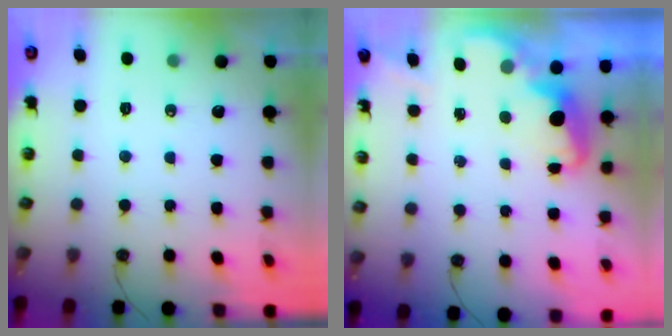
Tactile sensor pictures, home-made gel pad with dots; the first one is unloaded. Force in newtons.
{"total": 2.5, "press": 2.5, "slide": 0.6}